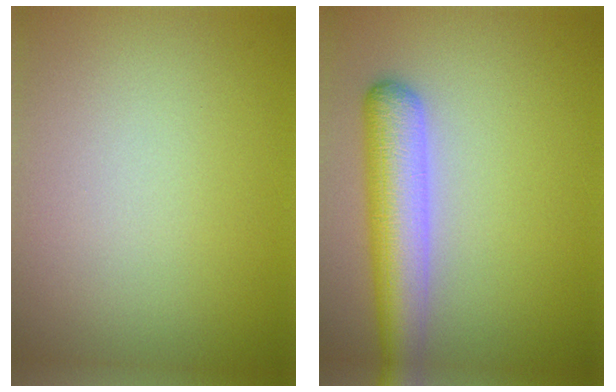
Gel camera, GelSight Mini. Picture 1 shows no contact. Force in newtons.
{"total": 5.7, "press": 5.7, "slide": 0.2}